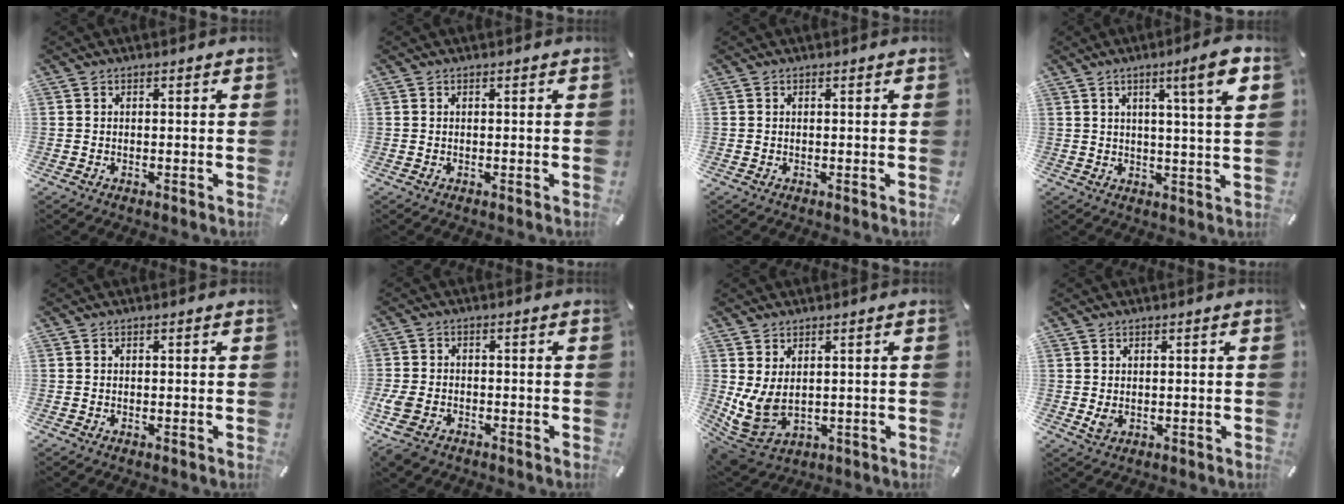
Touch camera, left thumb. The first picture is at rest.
{"total": 0.0}
{"total": 0.0}
{"total": 10.4, "force": [4.5, 0.3, 9.4], "torque": [-0.145, -0.013, 0.062]}
{"total": 0.0}
{"total": 5.7, "force": [-2.9, 3.8, 3.1], "torque": [-0.084, 0.004, -0.056]}
{"total": 9.0, "force": [1.3, 6.5, 6.1], "torque": [-0.146, -0.022, 0.028]}
{"total": 2.1, "force": [0.1, 1.7, 1.2], "torque": [-0.021, -0.006, 0.000]}